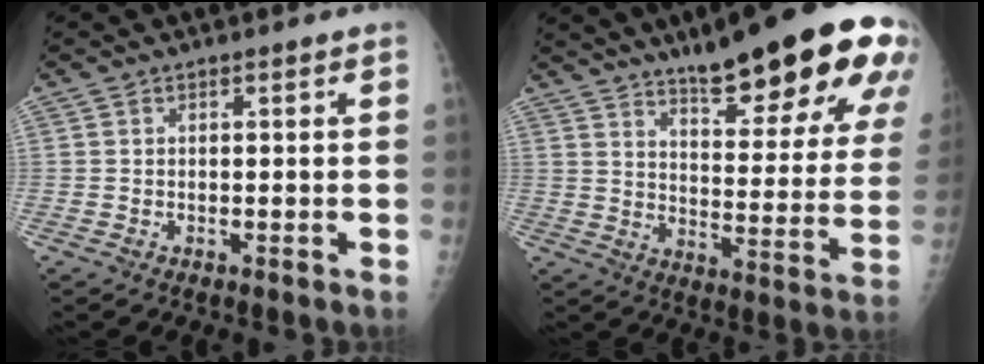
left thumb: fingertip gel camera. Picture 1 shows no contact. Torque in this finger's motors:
{"motor_torque": [0.85, 0.90, 1.62, -1.15, 0.29]}